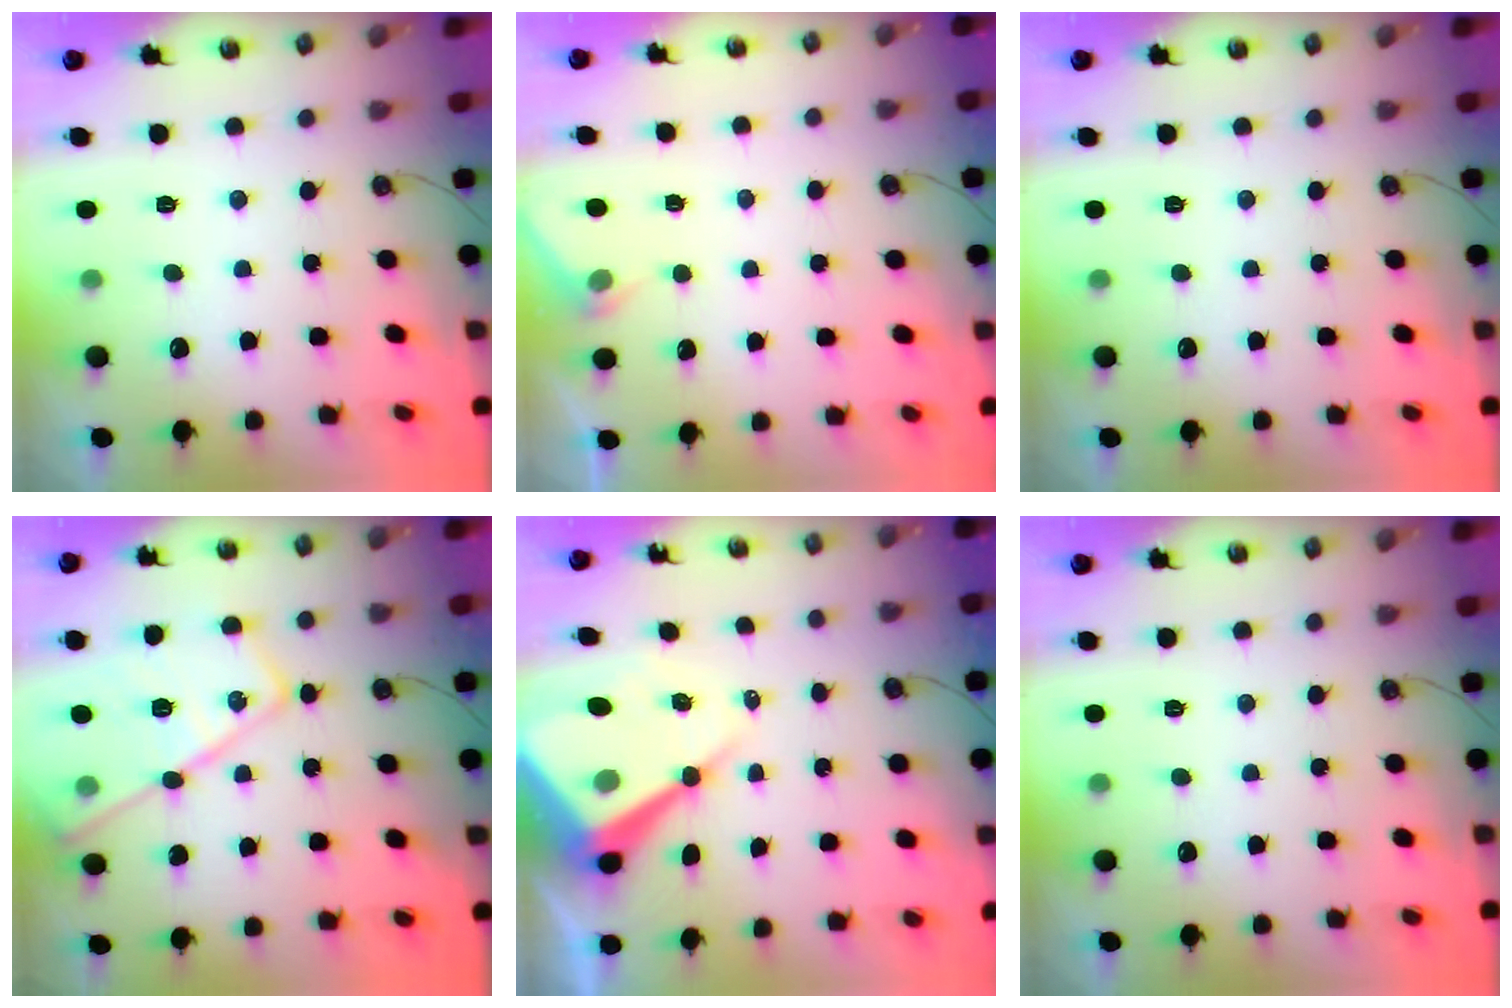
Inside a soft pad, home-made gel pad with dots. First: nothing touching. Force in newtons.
{"total": 3.0, "press": 2.9, "slide": 0.4}
{"total": 0.0}
{"total": 20.6, "press": 20.5, "slide": 1.7}
{"total": 16.6, "press": 16.6, "slide": 1.6}
{"total": 0.0}